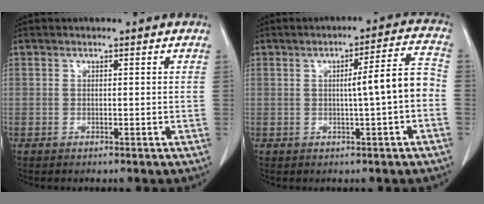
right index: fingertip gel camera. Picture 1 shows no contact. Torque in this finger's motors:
{"motor_torque": [0.71, -0.18, 0.29, 0.10]}